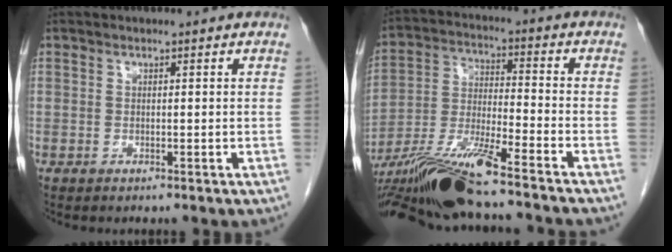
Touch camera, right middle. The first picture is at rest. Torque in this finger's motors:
{"motor_torque": [1.11, -1.03, 0.26, 0.08]}